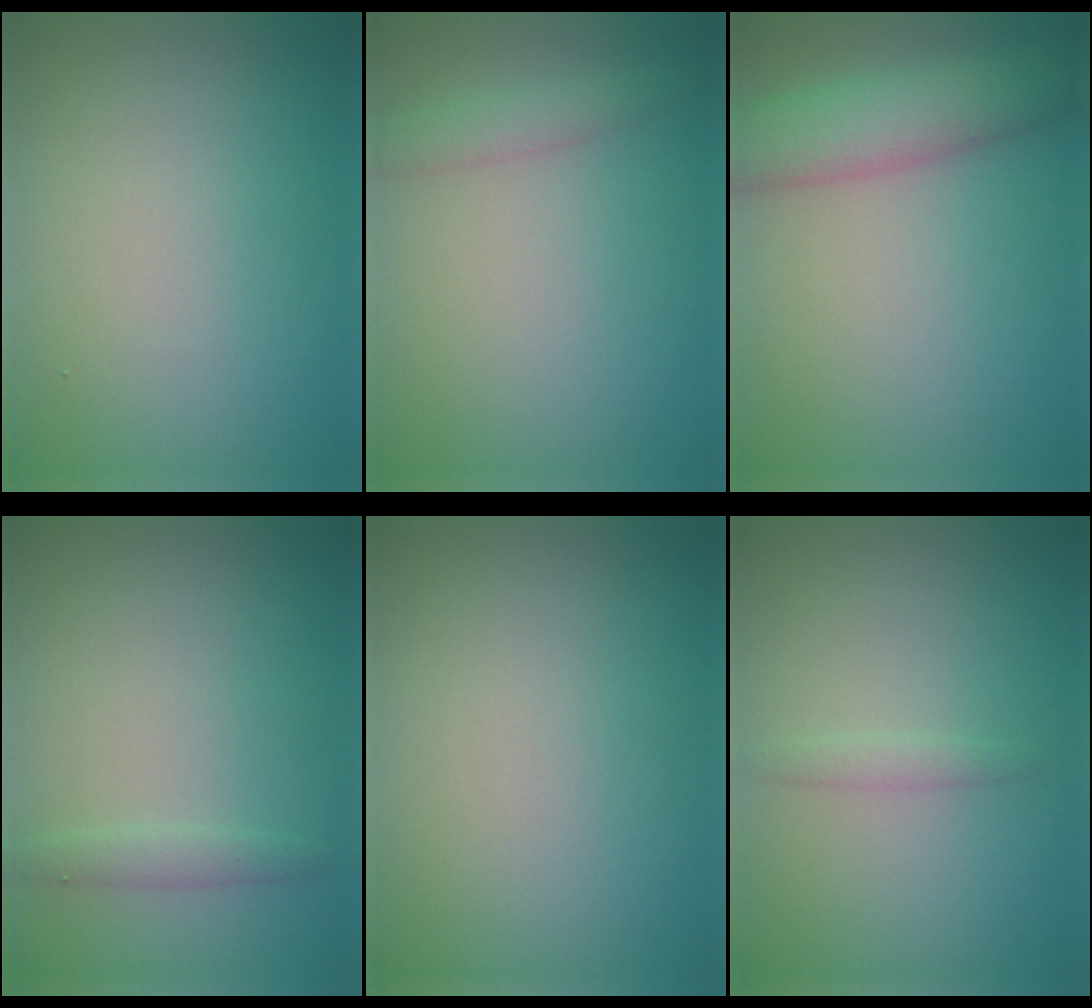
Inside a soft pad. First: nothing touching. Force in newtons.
{"total": 1.7, "press": 1.7, "slide": 0.1}
{"total": 5.5, "press": 5.5, "slide": 0.2}
{"total": 1.3, "press": 1.3, "slide": 0.2}
{"total": 0.0}
{"total": 1.0, "press": 0.9, "slide": 0.2}